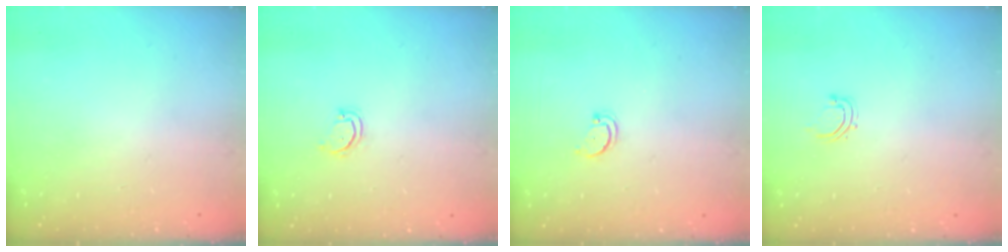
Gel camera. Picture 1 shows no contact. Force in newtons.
{"total": 2.9, "press": 2.9, "slide": 0.3}
{"total": 2.5, "press": 2.4, "slide": 0.5}
{"total": 2.8, "press": 2.7, "slide": 0.5}